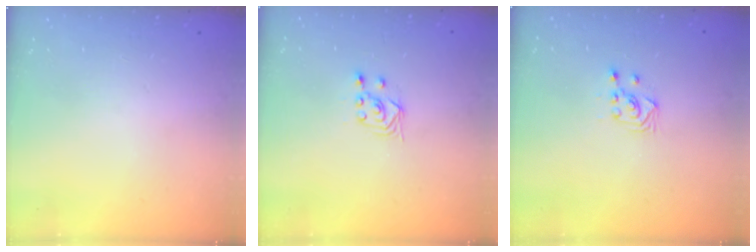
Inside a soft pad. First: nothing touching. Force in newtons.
{"total": 2.8, "press": 2.4, "slide": 1.4}
{"total": 2.6, "press": 2.6, "slide": 0.3}